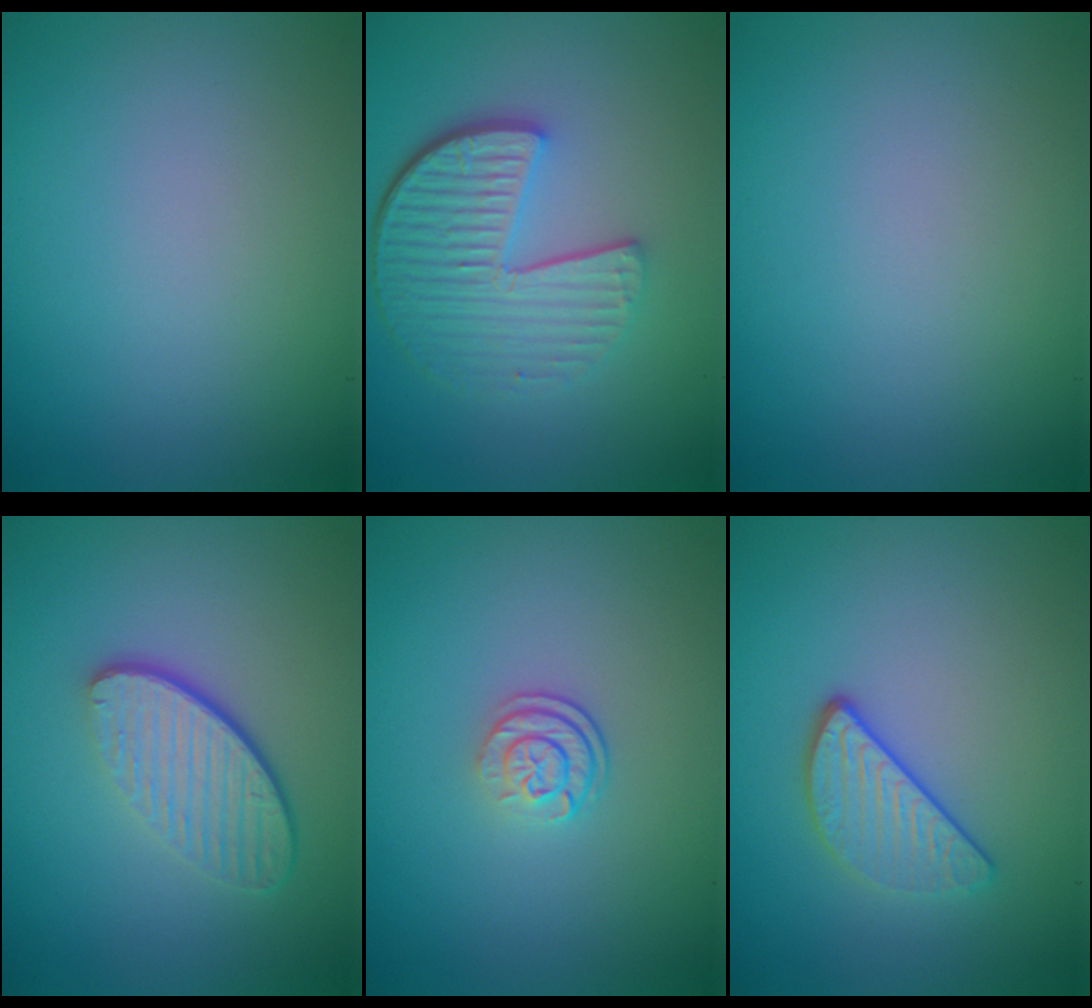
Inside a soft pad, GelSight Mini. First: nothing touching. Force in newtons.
{"total": 6.2, "press": 4.4, "slide": 4.3}
{"total": 0.0}
{"total": 4.4, "press": 3.0, "slide": 3.2}
{"total": 2.4, "press": 1.7, "slide": 1.7}
{"total": 3.0, "press": 2.5, "slide": 1.6}